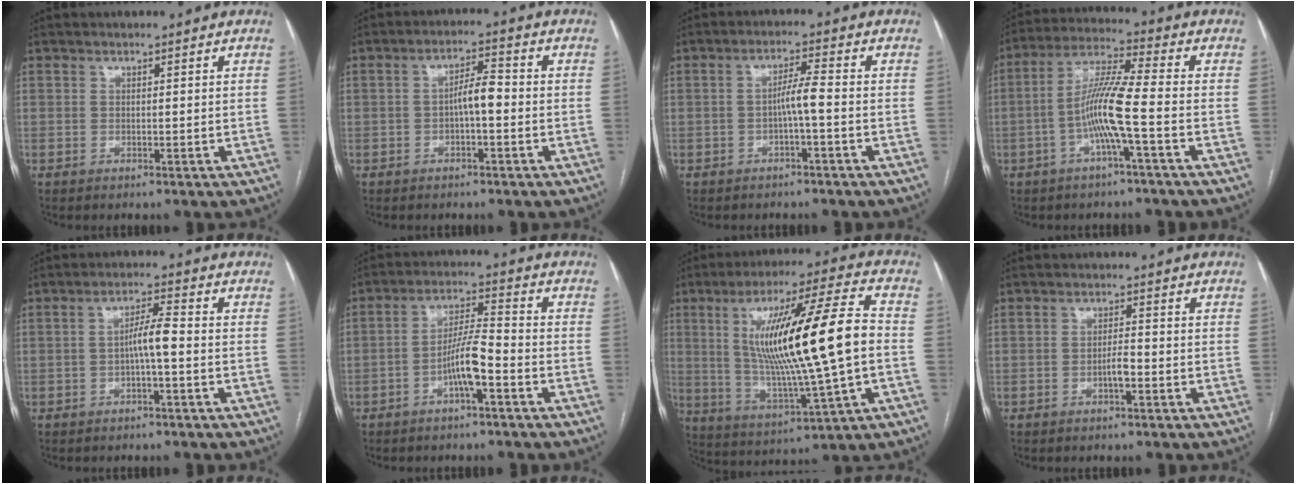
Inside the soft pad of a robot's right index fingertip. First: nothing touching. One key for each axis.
{"total": 4.3, "fx": -0.8, "fy": 1.1, "fz": 4.1, "tx": -0.069, "ty": 0.016, "tz": -0.013}
{"total": 3.6, "fx": -1.1, "fy": -0.1, "fz": 3.4, "tx": -0.059, "ty": 0.008, "tz": -0.019}
{"total": 9.3, "fx": -2.8, "fy": -0.2, "fz": 8.9, "tx": -0.176, "ty": 0.015, "tz": -0.057}
{"total": 4.3, "fx": -1.0, "fy": 0.4, "fz": 4.2, "tx": -0.073, "ty": 0.011, "tz": -0.016}
{"total": 6.8, "fx": -3.0, "fy": 0.7, "fz": 6.0, "tx": -0.118, "ty": 0.015, "tz": -0.052}
{"total": 20.6, "fx": 1.1, "fy": 0.9, "fz": 20.6, "tx": -0.359, "ty": 0.005, "tz": 0.017}
{"total": 2.3, "fx": -1.1, "fy": 0.5, "fz": 2.0, "tx": -0.032, "ty": 0.002, "tz": -0.019}